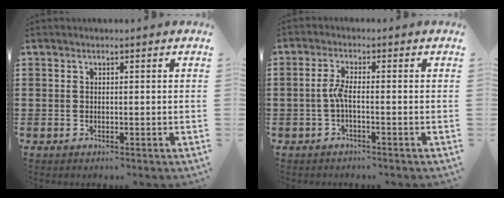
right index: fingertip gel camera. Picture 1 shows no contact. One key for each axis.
{"total": 3.1, "fx": -0.8, "fy": 0.6, "fz": 2.9, "tx": -0.072, "ty": -0.003, "tz": -0.021}